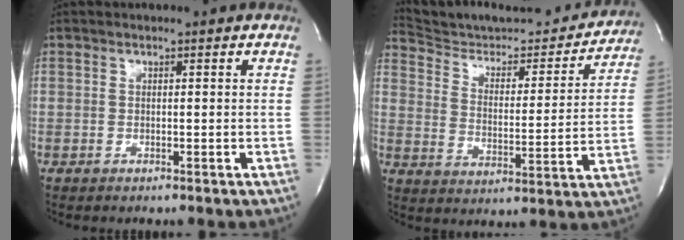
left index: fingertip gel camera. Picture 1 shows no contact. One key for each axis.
{"total": 21.6, "fx": 20.7, "fy": 3.9, "fz": 5.0, "tx": -0.069, "ty": -0.040, "tz": 0.288}